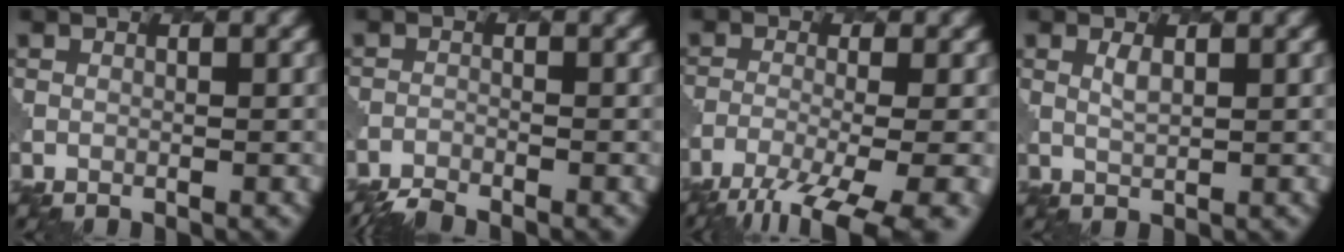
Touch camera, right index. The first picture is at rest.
{"total": 2.7, "force": [-2.6, 0.2, 0.5], "torque": [-0.016, -0.011, -0.051]}
{"total": 9.9, "force": [-6.9, 2.5, 6.7], "torque": [-0.118, -0.032, -0.103]}
{"total": 1.1, "force": [0.9, 0.2, 0.5], "torque": [-0.014, -0.002, 0.021]}